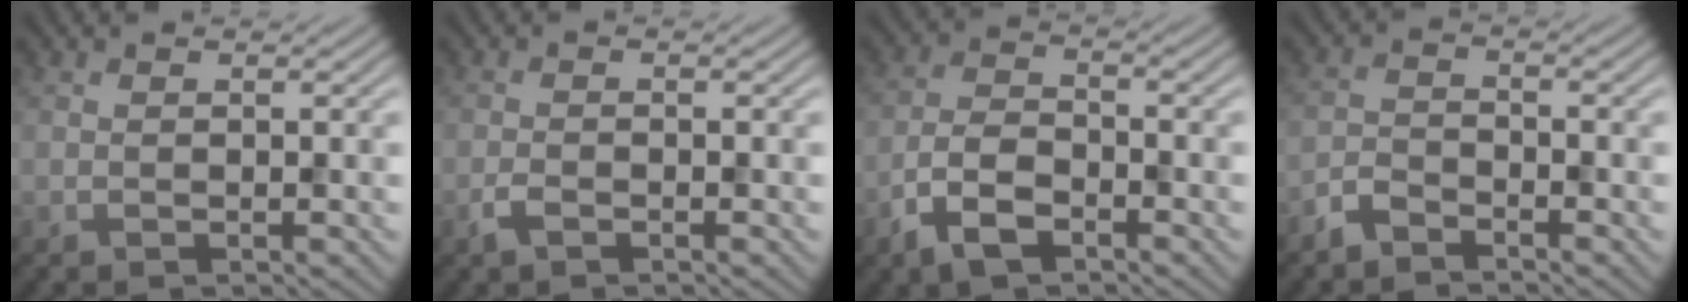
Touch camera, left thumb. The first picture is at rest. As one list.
[{"total": 1.6, "force": [-1.1, 0.6, 1.0], "torque": [-0.025, -0.002, -0.025]}, {"total": 6.0, "force": [-3.6, 2.8, 3.8], "torque": [-0.080, 0.000, -0.083]}, {"total": 2.9, "force": [-2.6, 0.9, 1.0], "torque": [-0.021, -0.001, -0.064]}]